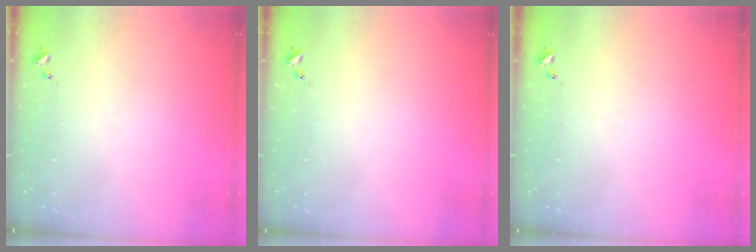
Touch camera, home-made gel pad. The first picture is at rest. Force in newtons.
{"total": 0.0}
{"total": 0.0}